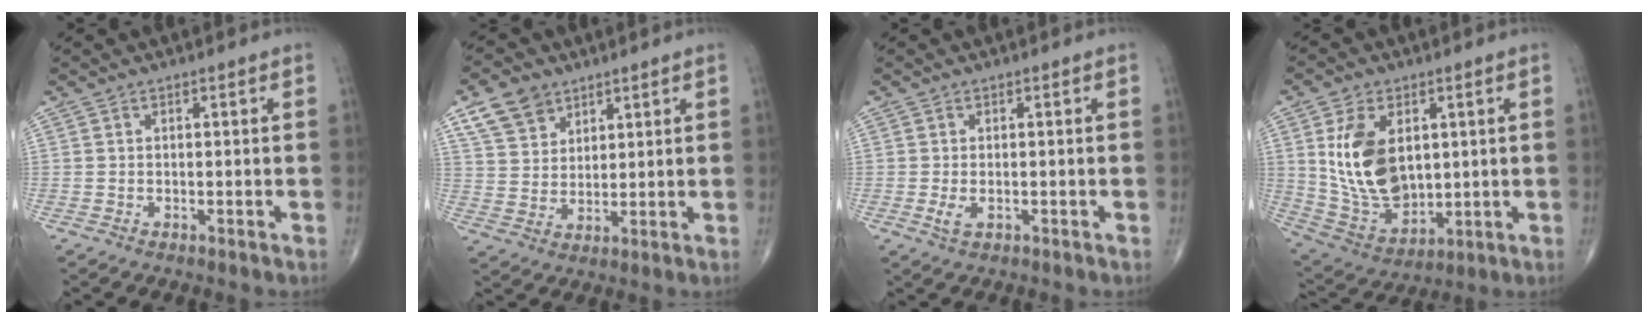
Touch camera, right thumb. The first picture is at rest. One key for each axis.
{"total": 8.4, "fx": 5.2, "fy": 5.7, "fz": 3.3, "tx": -0.041, "ty": -0.020, "tz": 0.102}
{"total": 2.1, "fx": -0.5, "fy": 1.1, "fz": 1.7, "tx": -0.041, "ty": -0.006, "tz": -0.009}
{"total": 15.9, "fx": 3.1, "fy": 10.1, "fz": 11.8, "tx": -0.195, "ty": -0.019, "tz": 0.079}